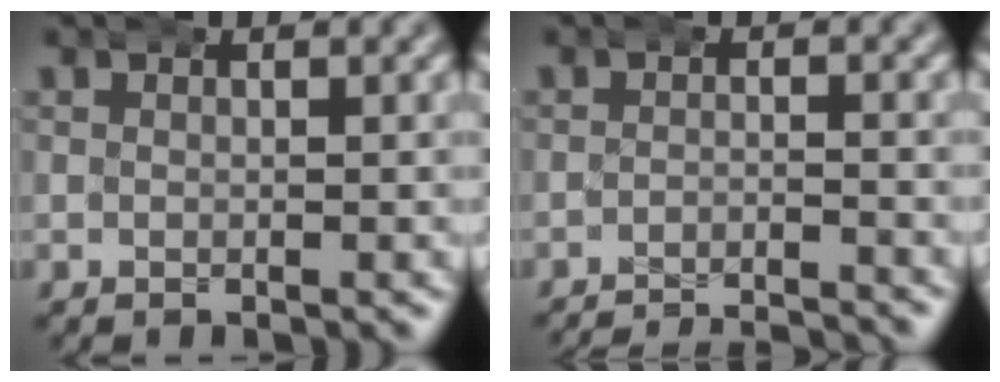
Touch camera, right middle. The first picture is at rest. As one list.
[{"total": 8.8, "force": [-8.6, 1.6, 1.2], "torque": [-0.003, -0.016, -0.137]}]